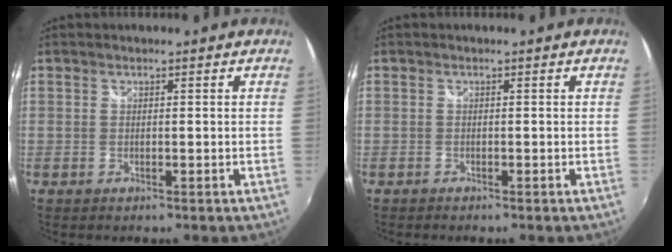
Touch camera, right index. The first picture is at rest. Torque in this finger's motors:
{"motor_torque": [-0.13, -0.12, -0.04, -0.01]}